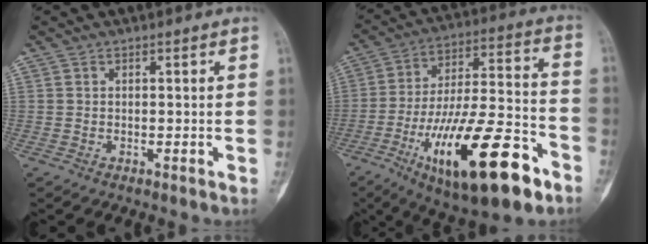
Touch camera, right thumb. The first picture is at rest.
{"total": 26.3, "force": [-12.4, 8.5, 21.6], "torque": [-0.357, 0.055, -0.193]}